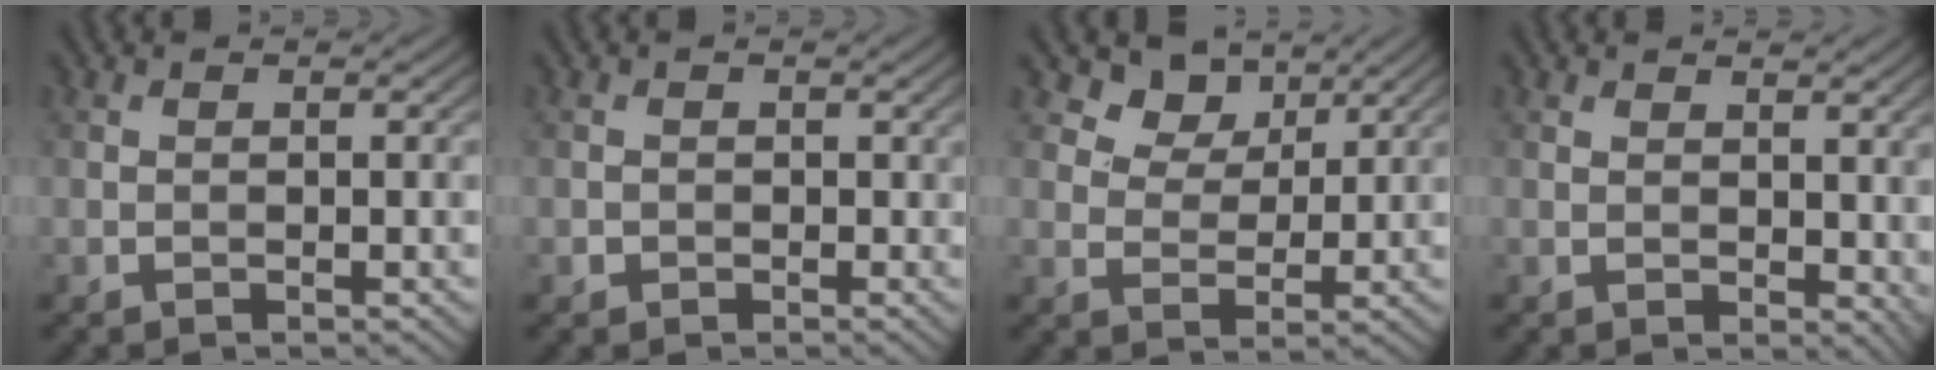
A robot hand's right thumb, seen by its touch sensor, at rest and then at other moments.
{"total": 1.1, "force": [-0.2, 1.1, 0.1], "torque": [0.000, -0.007, -0.007]}
{"total": 5.9, "force": [4.0, 3.7, 2.3], "torque": [-0.048, -0.013, 0.084]}
{"total": 3.1, "force": [1.5, 1.7, 2.1], "torque": [-0.029, -0.003, 0.031]}